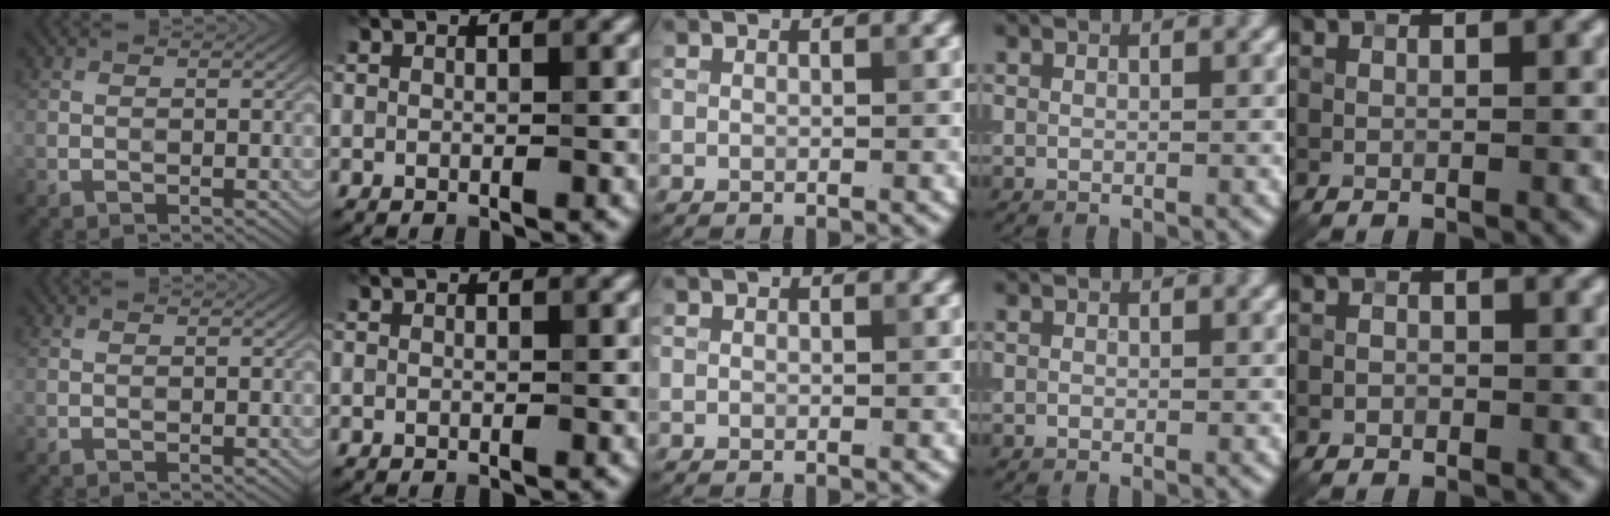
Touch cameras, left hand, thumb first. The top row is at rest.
{"little": {"total": 0.7, "force": [-0.4, 0.6, 0.3], "torque": [-0.003, 0.001, -0.008]}}